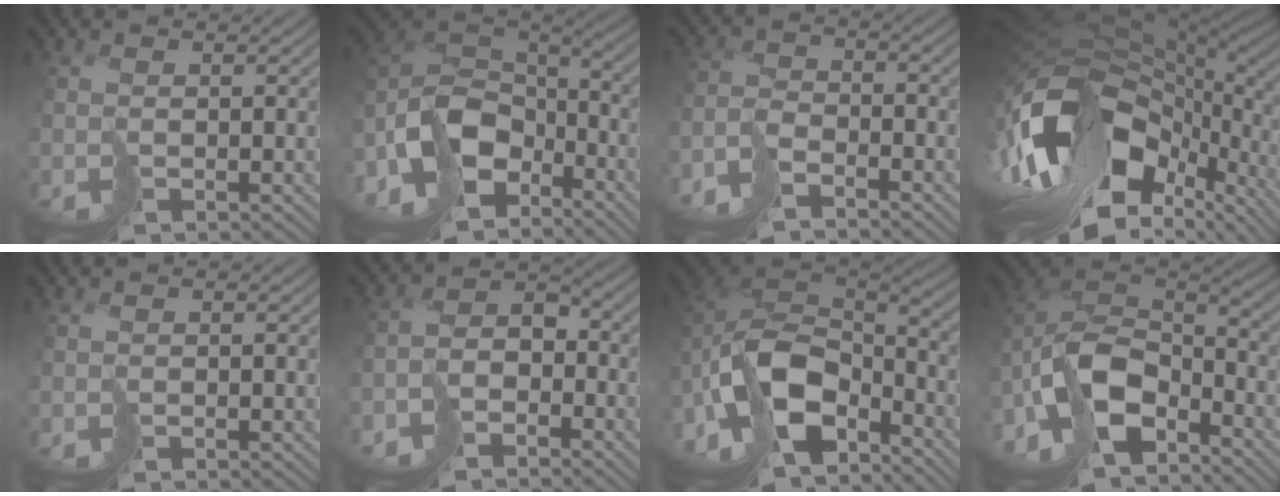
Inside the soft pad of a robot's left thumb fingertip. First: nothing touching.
{"total": 14.2, "force": [-6.4, 8.8, 9.2], "torque": [-0.223, -0.027, -0.121]}
{"total": 5.5, "force": [-5.1, 1.0, 1.7], "torque": [-0.026, 0.005, -0.112]}
{"total": 17.7, "force": [-5.6, 8.2, 14.6], "torque": [-0.285, -0.019, -0.068]}
{"total": 0.0}
{"total": 6.2, "force": [-5.0, 3.2, 2.0], "torque": [-0.024, -0.002, -0.098]}
{"total": 15.7, "force": [-7.9, 8.5, 10.6], "torque": [-0.260, -0.017, -0.141]}
{"total": 14.1, "force": [-8.2, 7.4, 8.8], "torque": [-0.211, -0.010, -0.156]}